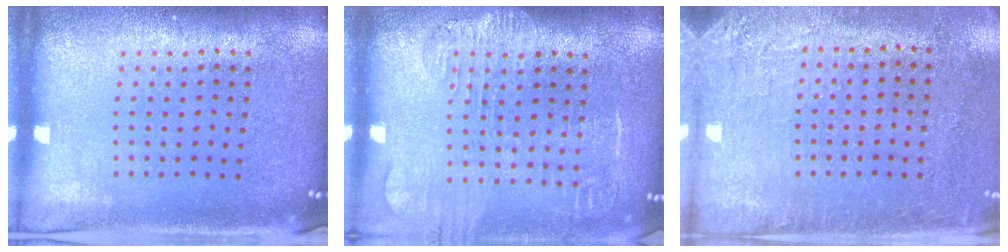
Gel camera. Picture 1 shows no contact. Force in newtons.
{"total": 1.8, "press": 1.5, "slide": 1.0}
{"total": 2.7, "press": 2.3, "slide": 1.4}